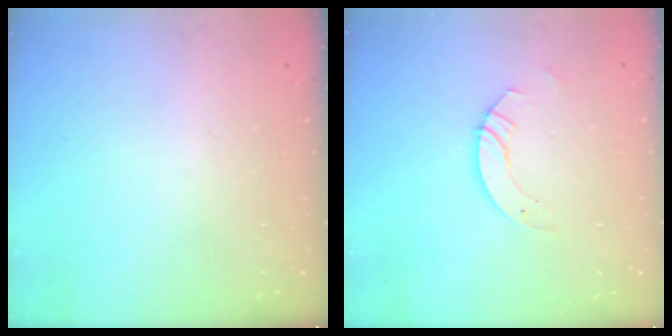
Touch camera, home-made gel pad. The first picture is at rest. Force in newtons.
{"total": 3.3, "press": 3.3, "slide": 0.2}